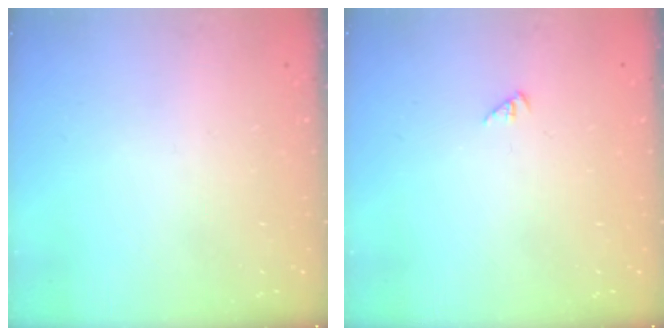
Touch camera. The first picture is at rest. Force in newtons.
{"total": 0.0}